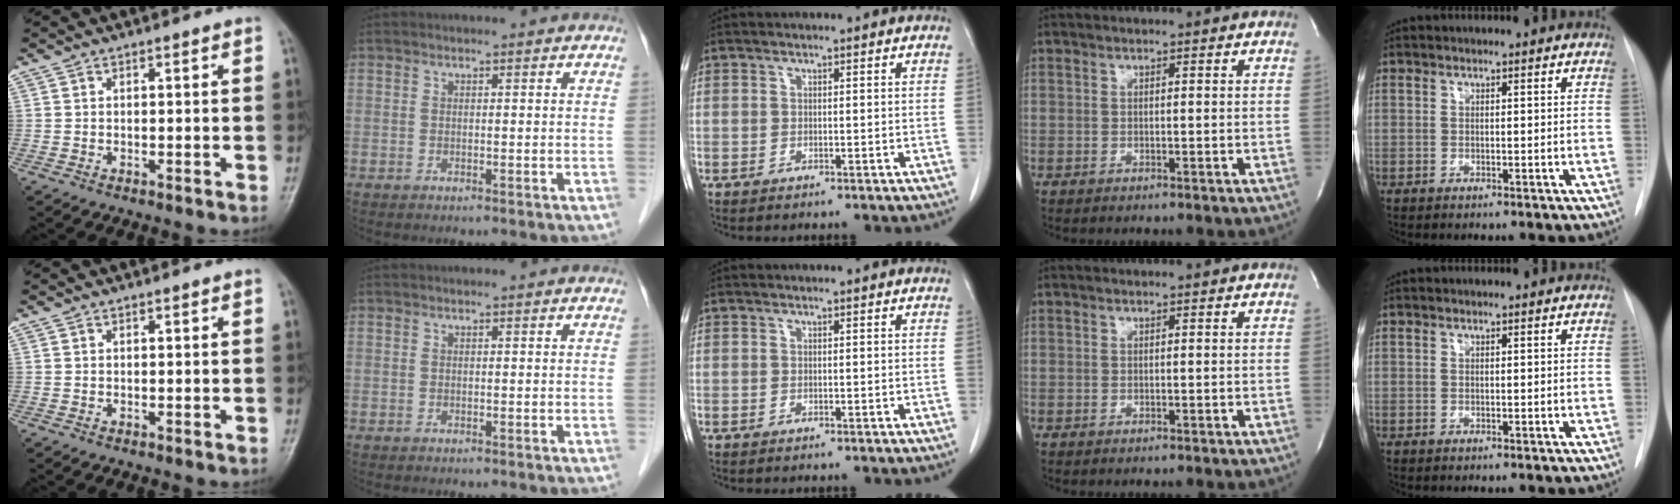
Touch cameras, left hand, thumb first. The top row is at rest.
{}